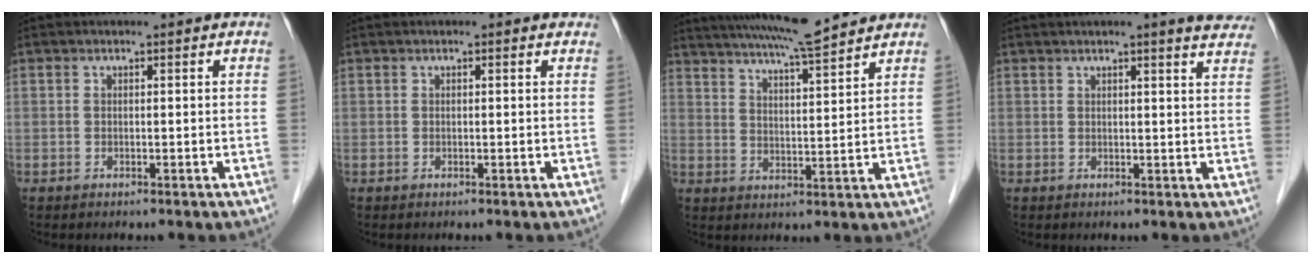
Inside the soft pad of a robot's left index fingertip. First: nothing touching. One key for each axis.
{"total": 1.3, "fx": 1.0, "fy": 0.4, "fz": 0.8, "tx": -0.012, "ty": 0.013, "tz": 0.009}
{"total": 11.7, "fx": 10.5, "fy": 0.1, "fz": 5.1, "tx": -0.091, "ty": 0.015, "tz": 0.161}
{"total": 8.2, "fx": 7.0, "fy": 0.5, "fz": 4.3, "tx": -0.041, "ty": -0.003, "tz": 0.060}